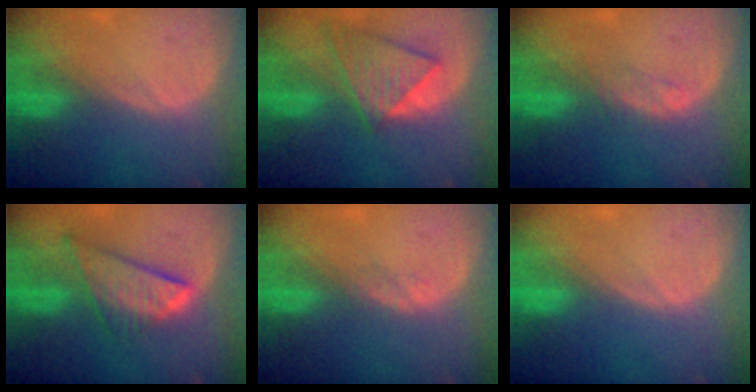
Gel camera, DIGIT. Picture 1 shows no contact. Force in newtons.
{"total": 8.0, "press": 7.2, "slide": 3.6}
{"total": 1.8, "press": 1.8, "slide": 0.1}
{"total": 8.8, "press": 7.5, "slide": 4.5}
{"total": 1.1, "press": 0.9, "slide": 0.7}
{"total": 0.0}